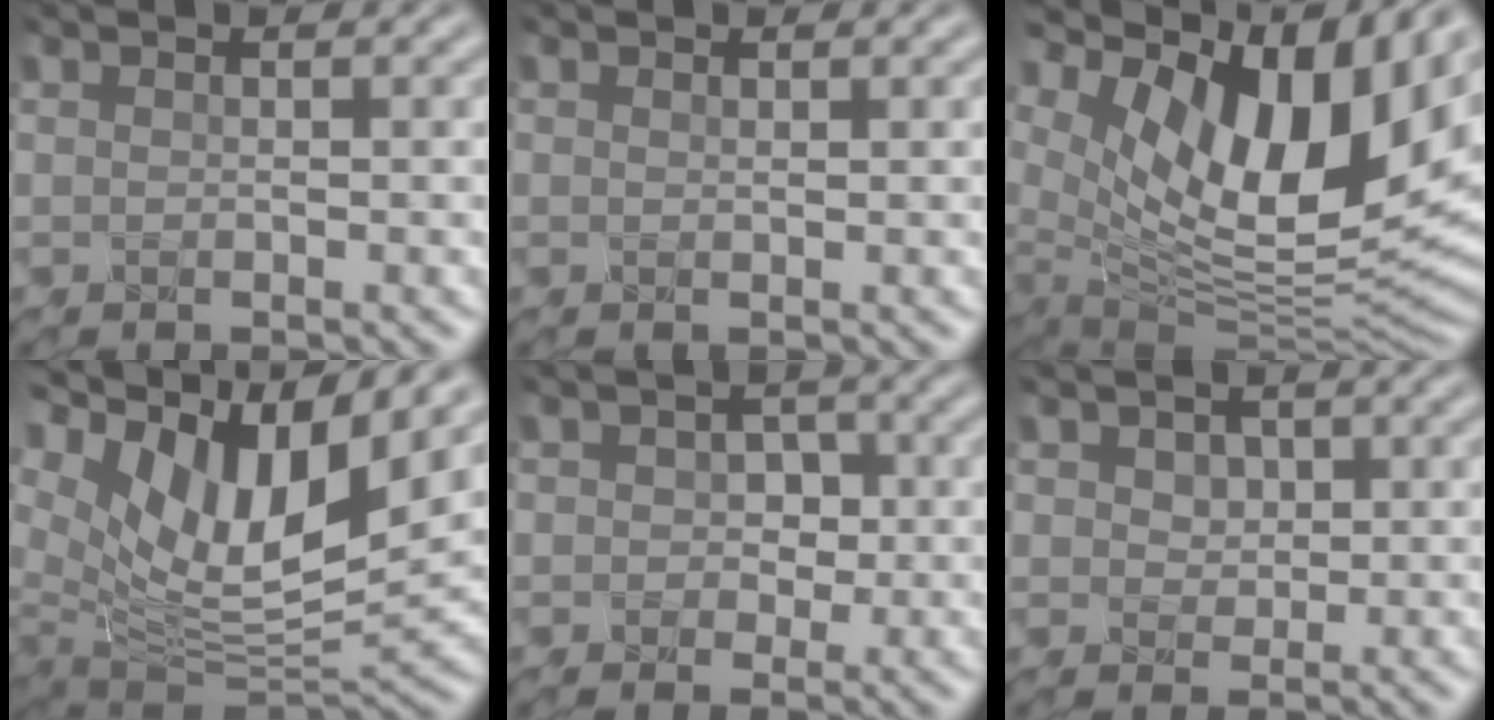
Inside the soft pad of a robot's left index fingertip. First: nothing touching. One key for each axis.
{"total": 0.0}
{"total": 16.5, "fx": 4.0, "fy": 8.9, "fz": 13.4, "tx": -0.235, "ty": 0.020, "tz": 0.061}
{"total": 13.4, "fx": 3.4, "fy": 6.9, "fz": 10.9, "tx": -0.218, "ty": 0.021, "tz": 0.054}
{"total": 3.5, "fx": -0.9, "fy": 3.0, "fz": 1.5, "tx": -0.061, "ty": 0.005, "tz": -0.013}
{"total": 2.6, "fx": 0.5, "fy": 2.2, "fz": 1.2, "tx": -0.053, "ty": -0.002, "tz": 0.018}